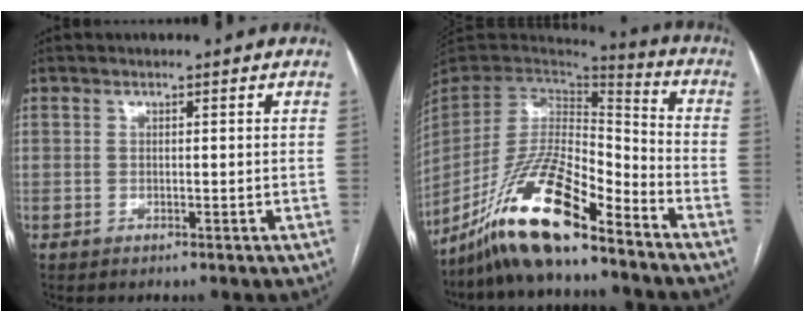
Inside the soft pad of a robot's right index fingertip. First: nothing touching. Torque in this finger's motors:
{"motor_torque": [0.23, -0.40, -0.08, -0.13]}